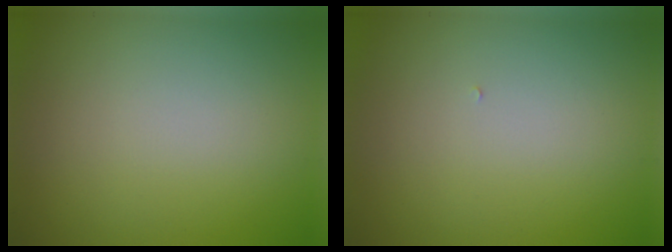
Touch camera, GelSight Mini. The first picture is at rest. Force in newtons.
{"total": 0.0}